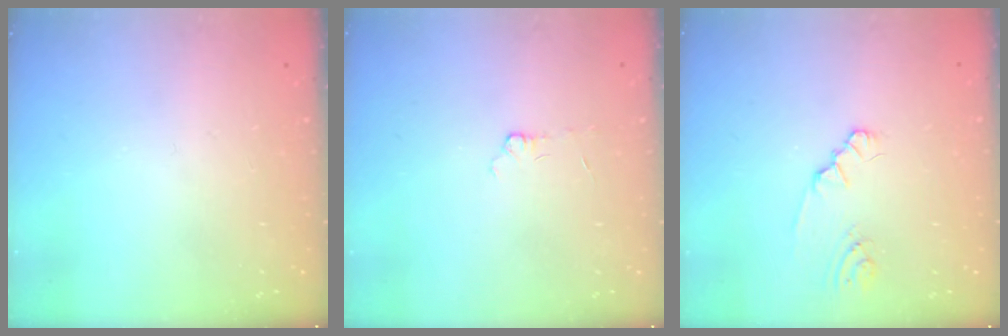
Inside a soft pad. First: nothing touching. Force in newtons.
{"total": 3.0, "press": 3.0, "slide": 0.2}
{"total": 1.8, "press": 1.8, "slide": 0.2}